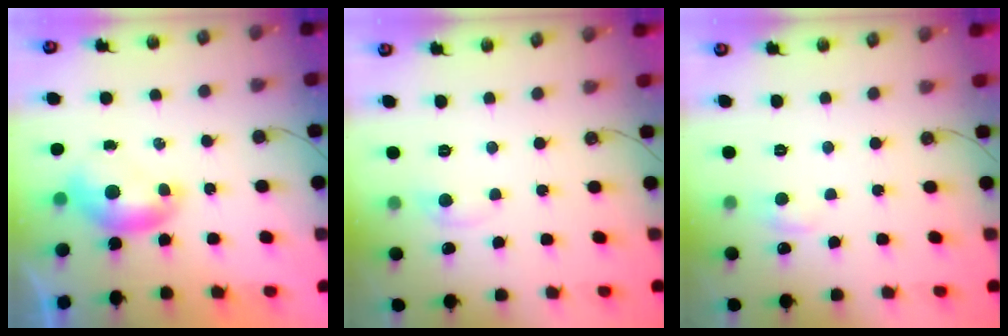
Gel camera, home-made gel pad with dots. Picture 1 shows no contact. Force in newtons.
{"total": 0.6, "press": 0.0, "slide": 0.6}
{"total": 0.8, "press": 0.2, "slide": 0.8}